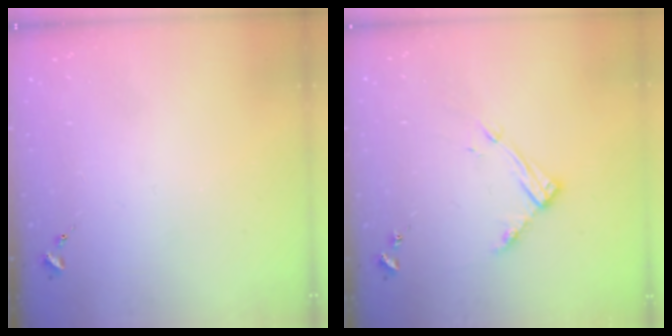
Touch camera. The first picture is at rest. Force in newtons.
{"total": 11.0, "press": 11.0, "slide": 0.8}